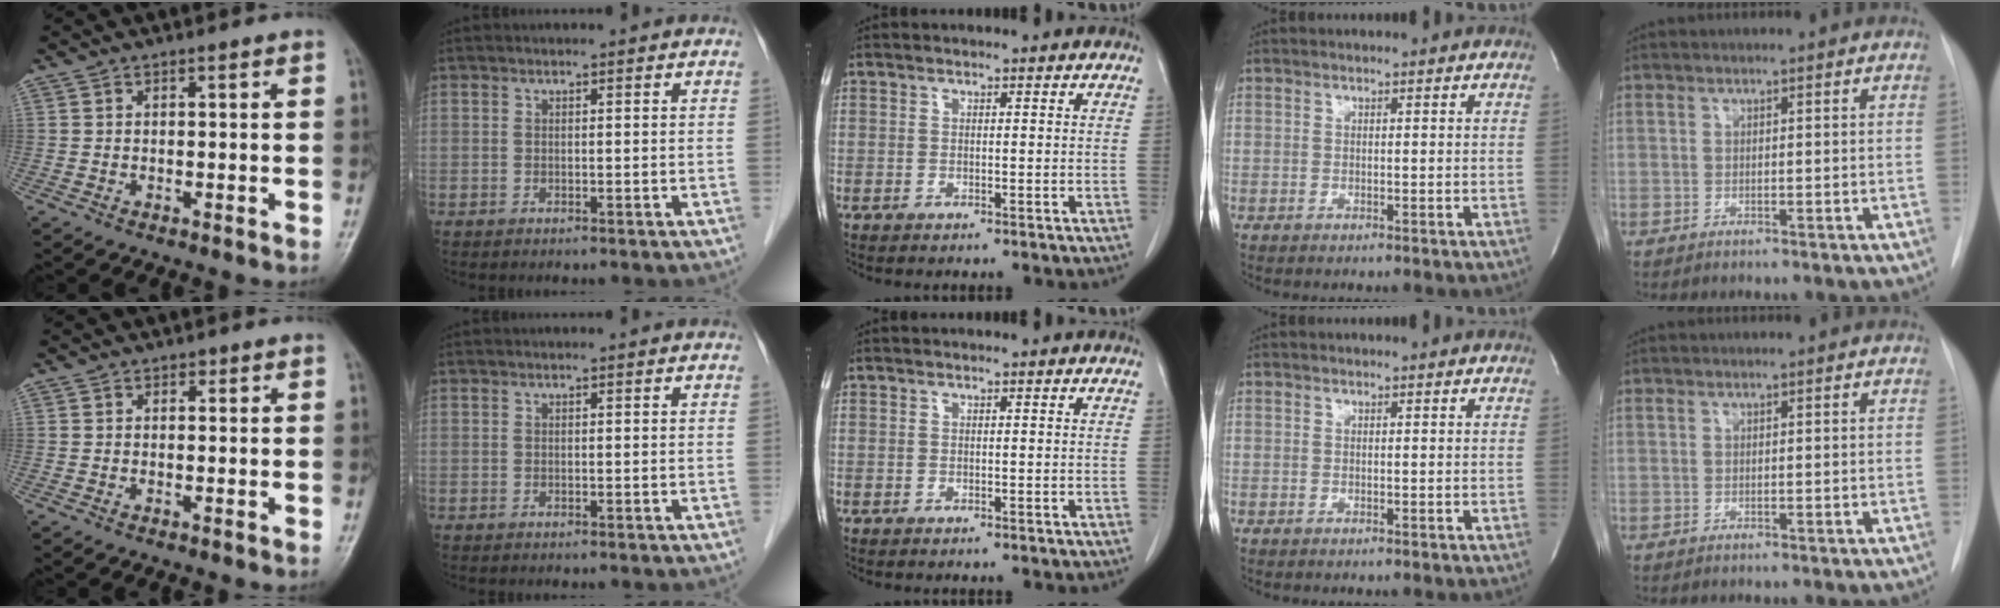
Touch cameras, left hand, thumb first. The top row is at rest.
{"thumb": {"total": 0.6, "force": [0.3, 0.4, 0.2], "torque": [0.004, 0.000, 0.002]}}